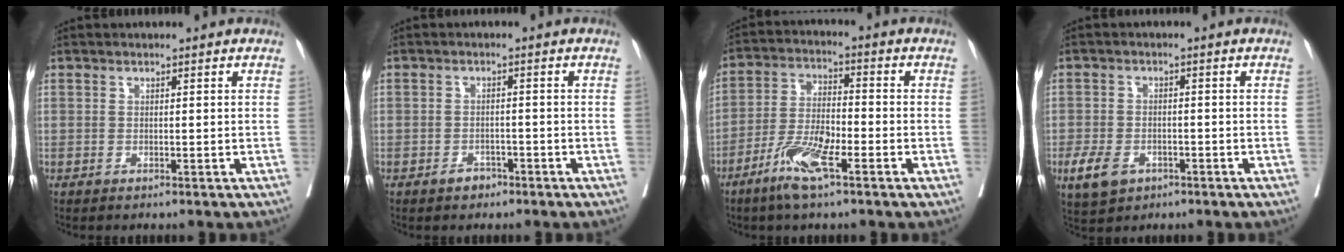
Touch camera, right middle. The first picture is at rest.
{"total": 2.0, "force": [-1.5, 1.2, 0.6], "torque": [-0.012, 0.004, -0.019]}
{"total": 8.5, "force": [-4.7, 1.4, 7.0], "torque": [-0.143, -0.011, -0.092]}
{"total": 5.3, "force": [-2.8, 3.7, 2.7], "torque": [-0.053, -0.001, -0.041]}